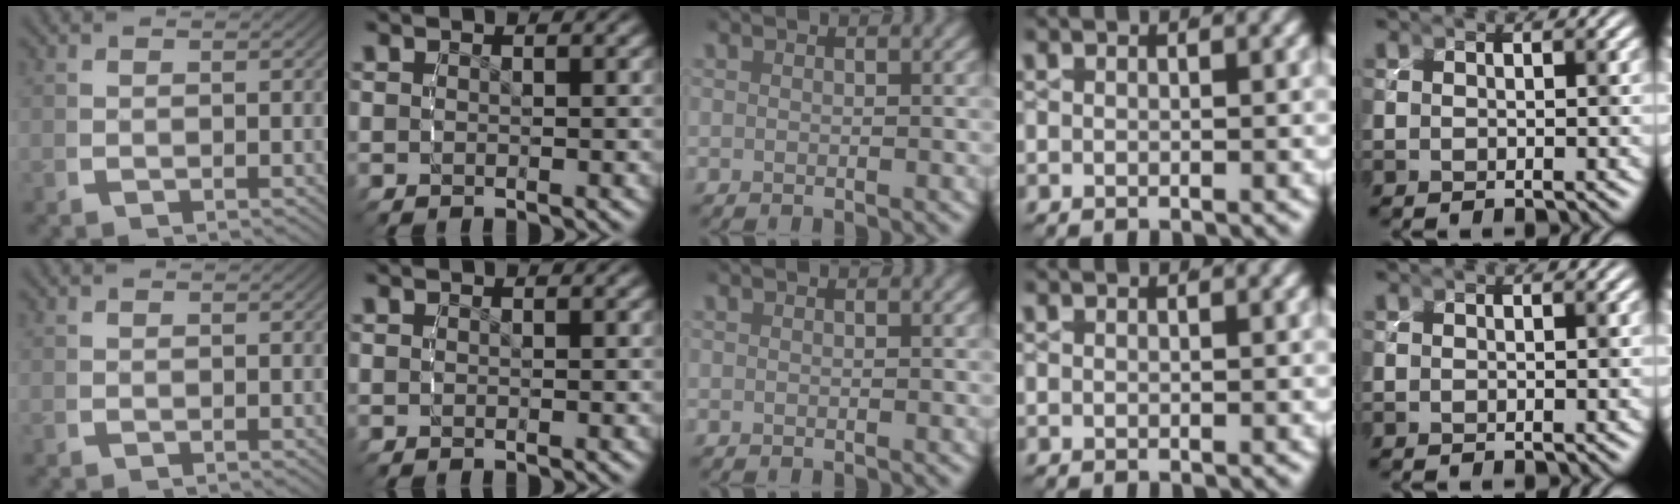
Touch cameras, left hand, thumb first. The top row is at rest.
{}